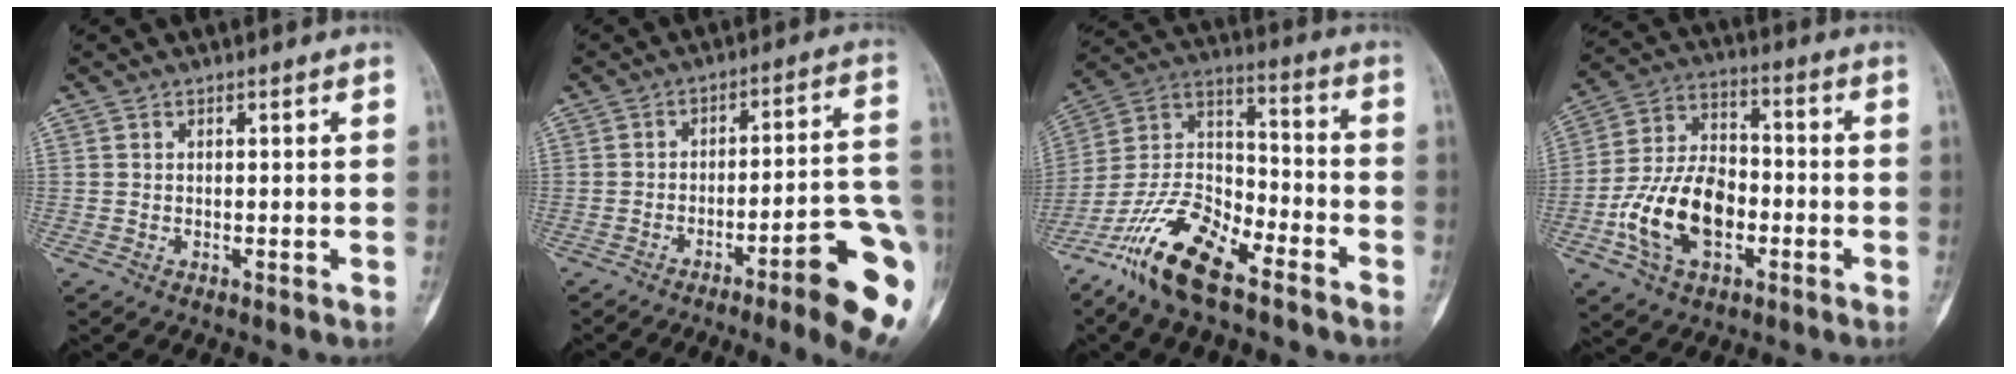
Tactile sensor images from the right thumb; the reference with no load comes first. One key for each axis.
{"total": 16.5, "fx": -7.5, "fy": 2.5, "fz": 14.4, "tx": -0.139, "ty": 0.046, "tz": -0.098}
{"total": 16.6, "fx": -11.4, "fy": 6.2, "fz": 10.3, "tx": -0.192, "ty": 0.073, "tz": -0.218}
{"total": 16.0, "fx": -4.6, "fy": 10.0, "fz": 11.7, "tx": -0.206, "ty": 0.034, "tz": -0.083}